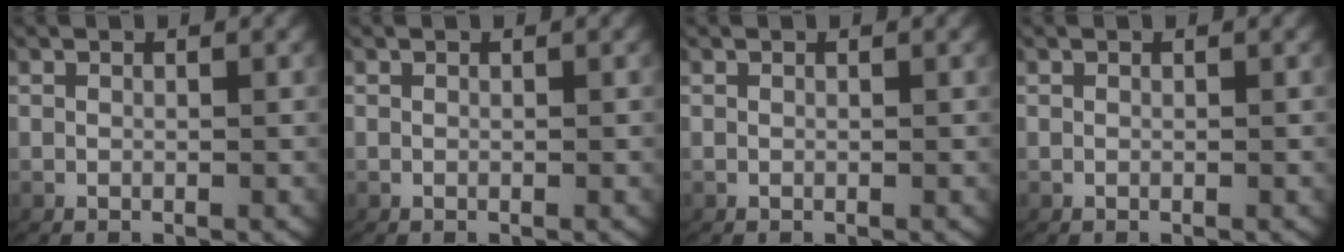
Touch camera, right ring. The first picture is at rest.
{"total": 0.0}
{"total": 0.0}
{"total": 0.0}